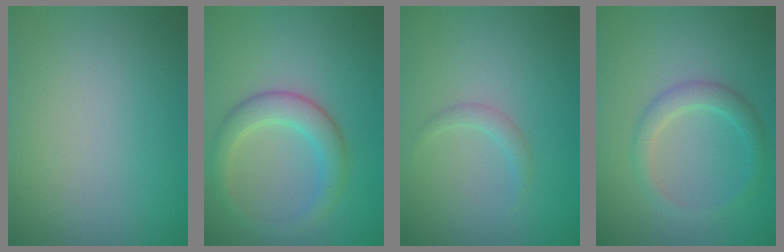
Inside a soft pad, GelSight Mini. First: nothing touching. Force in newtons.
{"total": 3.8, "press": 3.8, "slide": 0.2}
{"total": 1.1, "press": 1.1, "slide": 0.1}
{"total": 2.3, "press": 2.3, "slide": 0.0}